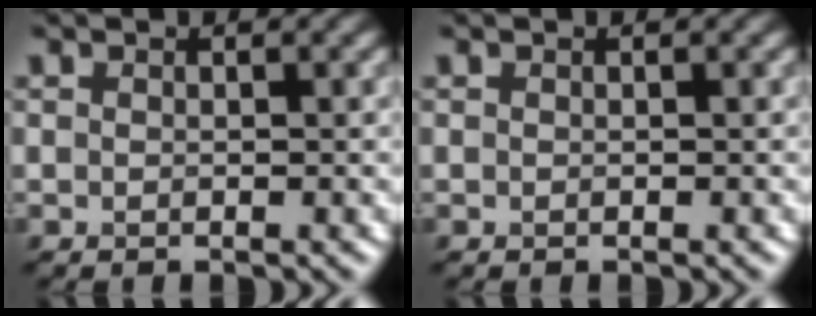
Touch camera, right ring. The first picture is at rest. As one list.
[{"total": 0.0}]